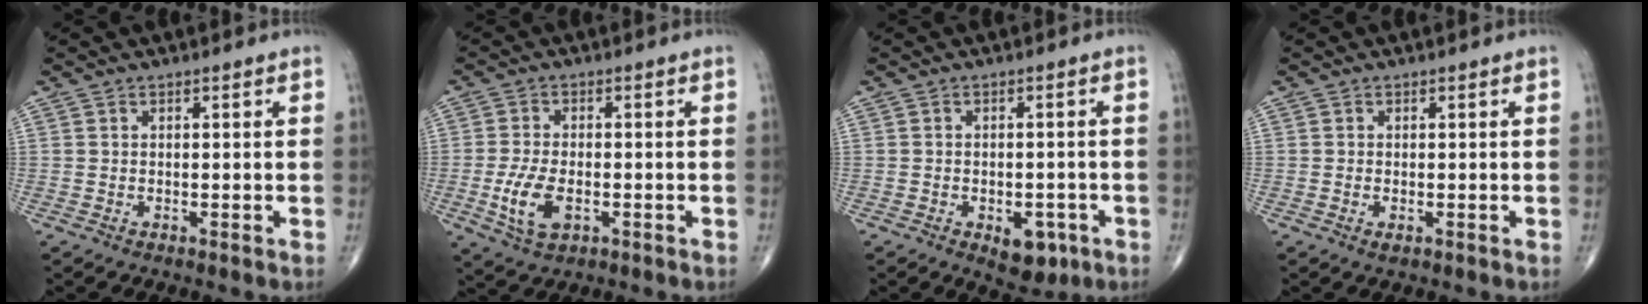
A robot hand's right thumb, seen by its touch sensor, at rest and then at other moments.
{"total": 7.3, "force": [-1.9, 3.9, 5.9], "torque": [-0.123, -0.002, -0.032]}
{"total": 6.1, "force": [-2.7, 3.5, 4.2], "torque": [-0.038, 0.009, -0.026]}
{"total": 1.0, "force": [-0.3, 0.5, 0.8], "torque": [-0.014, 0.000, -0.004]}